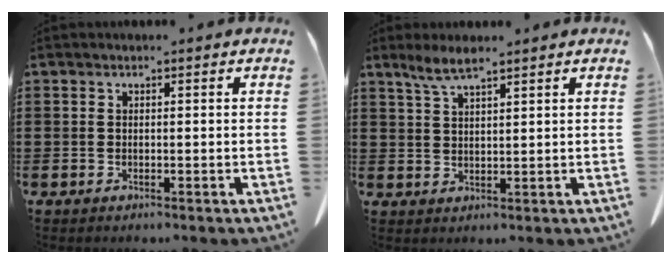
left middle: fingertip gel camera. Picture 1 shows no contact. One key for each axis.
{"total": 3.6, "fx": 2.6, "fy": 0.5, "fz": 2.5, "tx": -0.055, "ty": 0.002, "tz": 0.046}